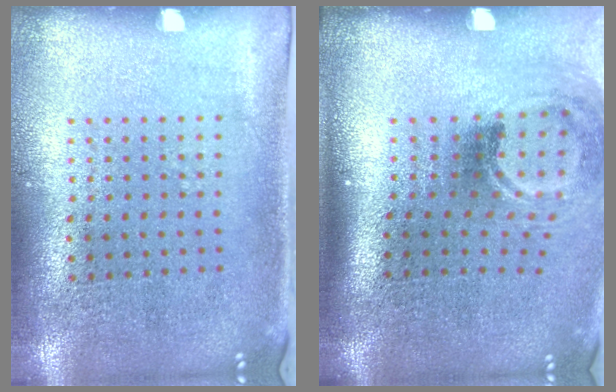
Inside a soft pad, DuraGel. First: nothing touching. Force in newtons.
{"total": 2.0, "press": 1.3, "slide": 1.5}